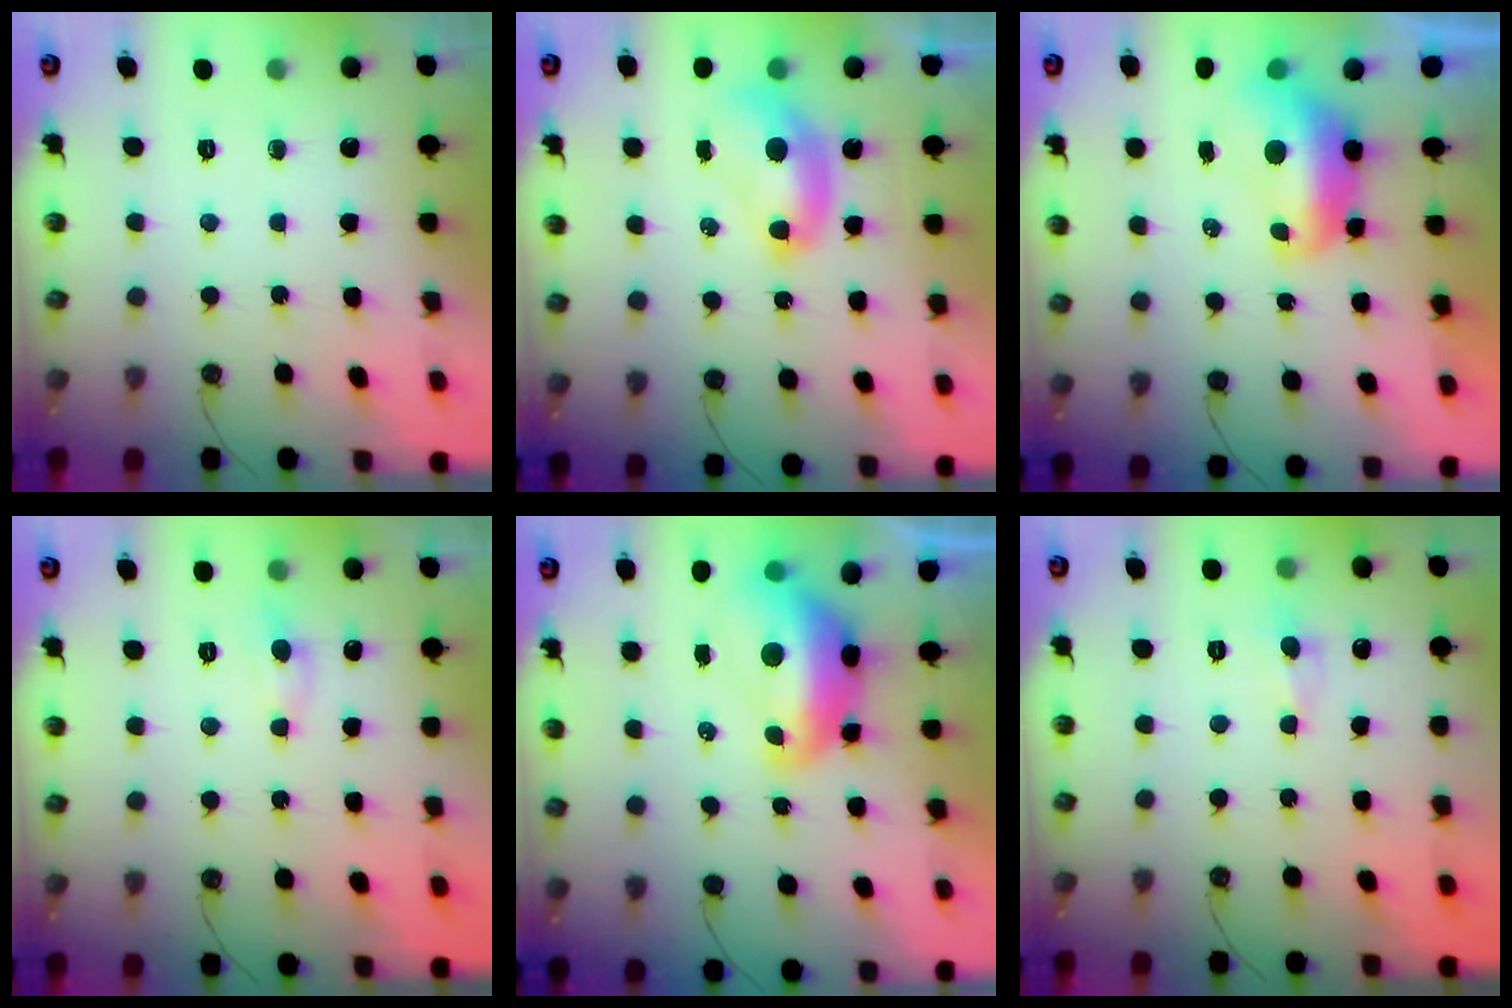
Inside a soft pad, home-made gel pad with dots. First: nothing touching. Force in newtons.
{"total": 2.7, "press": 2.7, "slide": 0.1}
{"total": 2.4, "press": 2.2, "slide": 0.8}
{"total": 2.4, "press": 2.3, "slide": 0.8}
{"total": 4.7, "press": 4.6, "slide": 1.3}
{"total": 0.7, "press": 0.7, "slide": 0.3}